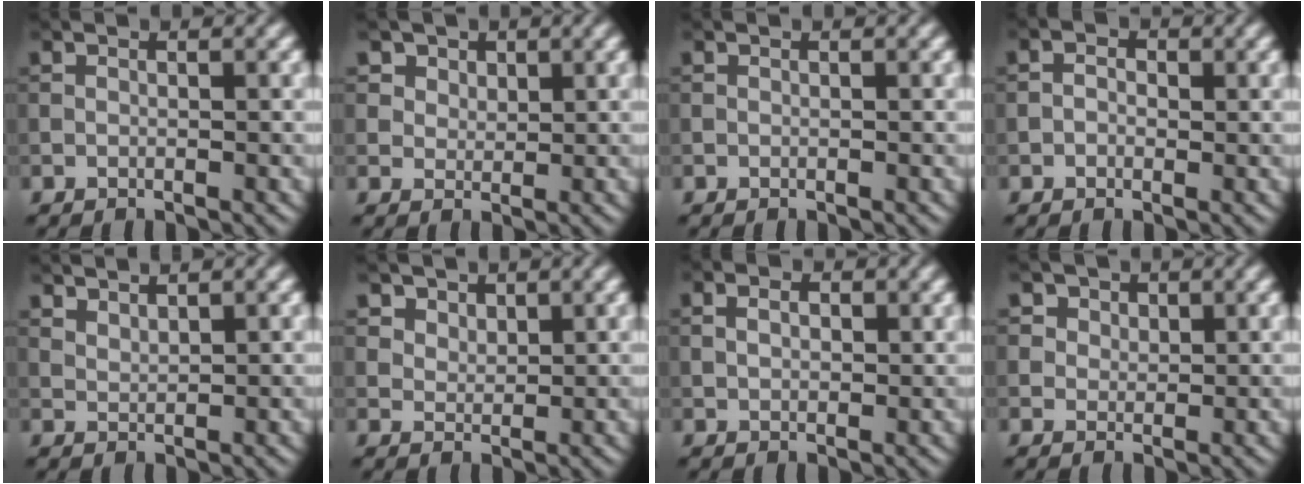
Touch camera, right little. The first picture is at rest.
{"total": 4.7, "force": [2.9, 3.3, 1.9], "torque": [-0.053, -0.003, 0.049]}
{"total": 0.0}
{"total": 1.3, "force": [-0.1, 1.1, 0.8], "torque": [-0.009, -0.001, -0.010]}
{"total": 1.7, "force": [1.6, 0.2, 0.5], "torque": [-0.010, -0.002, 0.032]}
{"total": 3.3, "force": [2.3, 2.1, 1.2], "torque": [-0.038, -0.012, 0.053]}
{"total": 2.8, "force": [0.9, 1.9, 1.8], "torque": [-0.030, 0.008, 0.006]}
{"total": 4.0, "force": [2.3, 2.9, 1.5], "torque": [-0.041, -0.001, 0.031]}